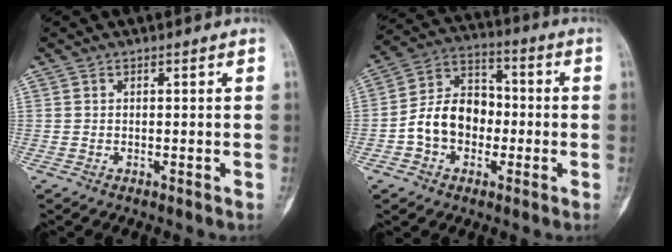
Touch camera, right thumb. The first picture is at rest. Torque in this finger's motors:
{"motor_torque": [0.85, 0.63, 1.03, -0.62, 0.11]}